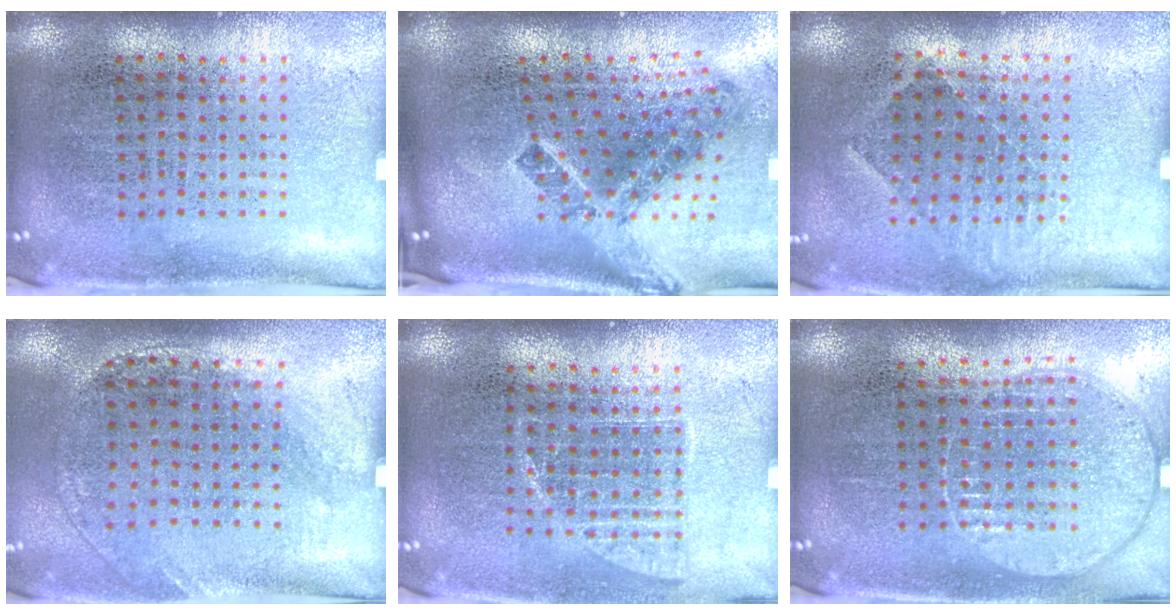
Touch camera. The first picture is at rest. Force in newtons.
{"total": 2.5, "press": 1.5, "slide": 2.0}
{"total": 0.8, "press": 0.7, "slide": 0.4}
{"total": 1.3, "press": 1.0, "slide": 0.9}
{"total": 0.9, "press": 0.7, "slide": 0.4}
{"total": 1.0, "press": 0.9, "slide": 0.4}